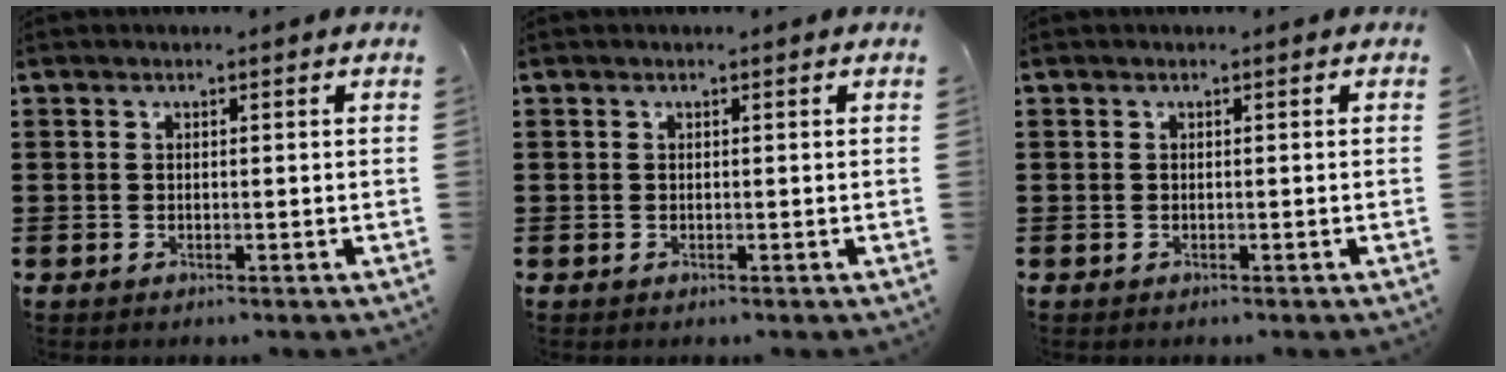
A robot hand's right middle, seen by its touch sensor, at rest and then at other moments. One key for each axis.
{"total": 0.0}
{"total": 0.0}